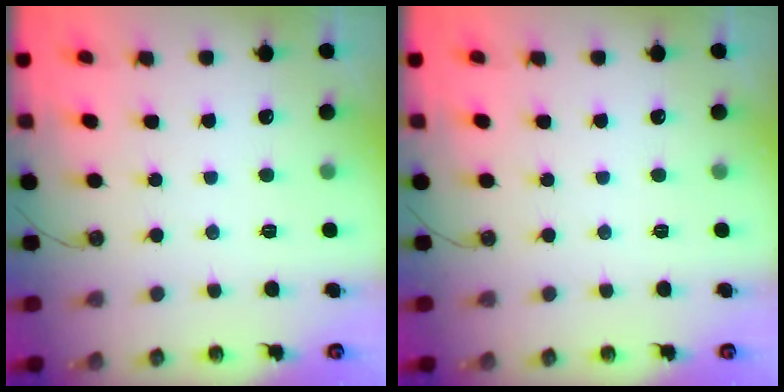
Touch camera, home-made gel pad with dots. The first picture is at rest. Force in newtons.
{"total": 0.0}